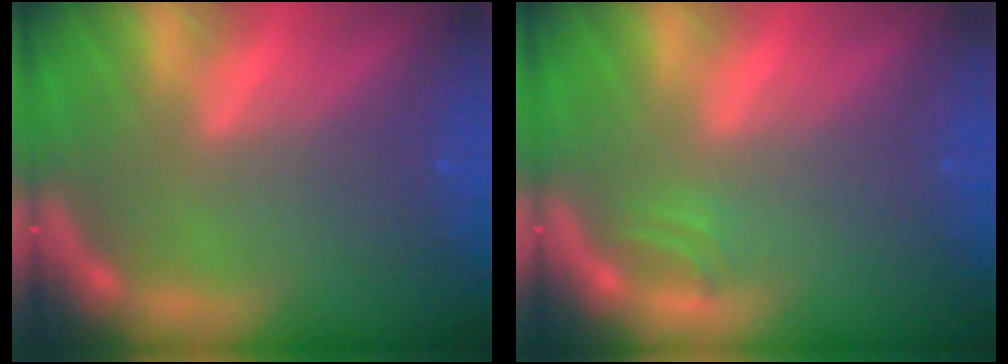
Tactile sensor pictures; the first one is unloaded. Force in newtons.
{"total": 0.9}